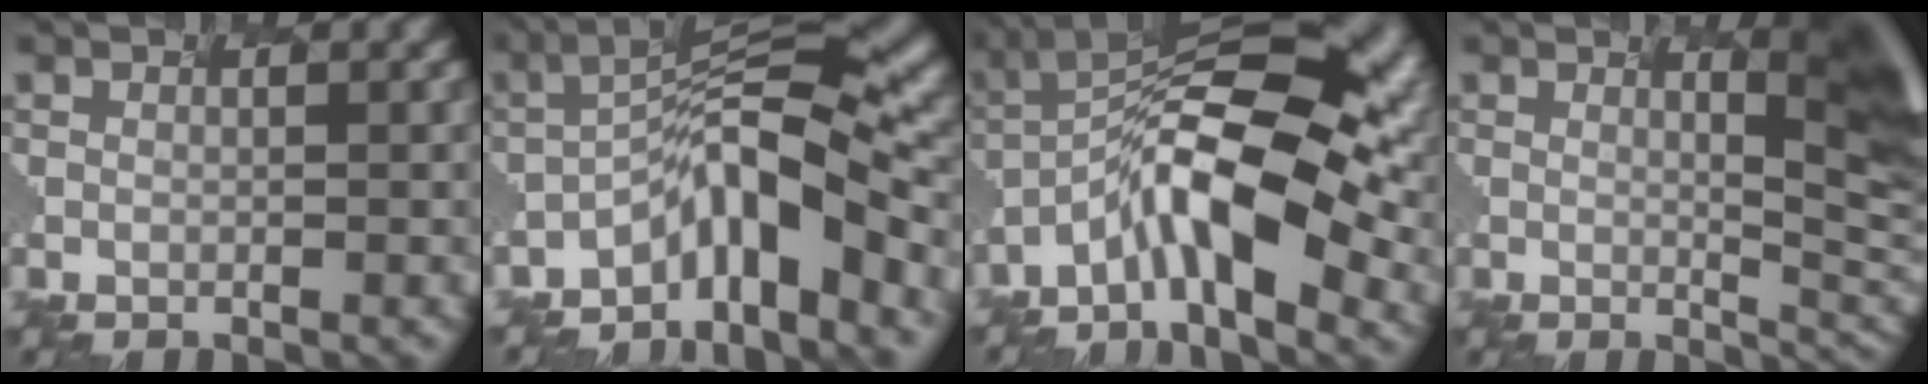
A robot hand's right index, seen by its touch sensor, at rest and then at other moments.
{"total": 7.2, "force": [-5.1, 0.8, 4.9], "torque": [-0.089, 0.011, -0.091]}
{"total": 11.6, "force": [-4.5, 3.7, 10.0], "torque": [-0.179, 0.010, -0.075]}
{"total": 7.9, "force": [2.3, 1.9, 7.3], "torque": [-0.064, 0.010, 0.036]}